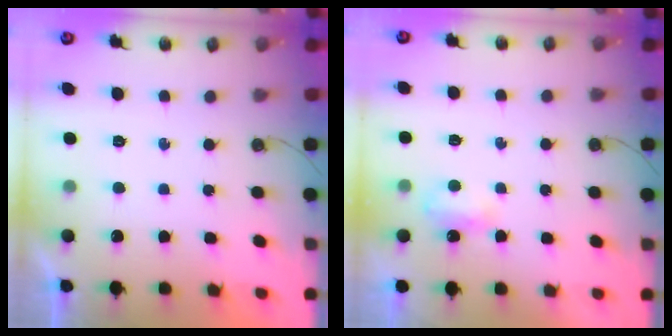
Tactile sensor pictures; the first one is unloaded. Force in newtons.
{"total": 3.5, "press": 3.5, "slide": 0.6}